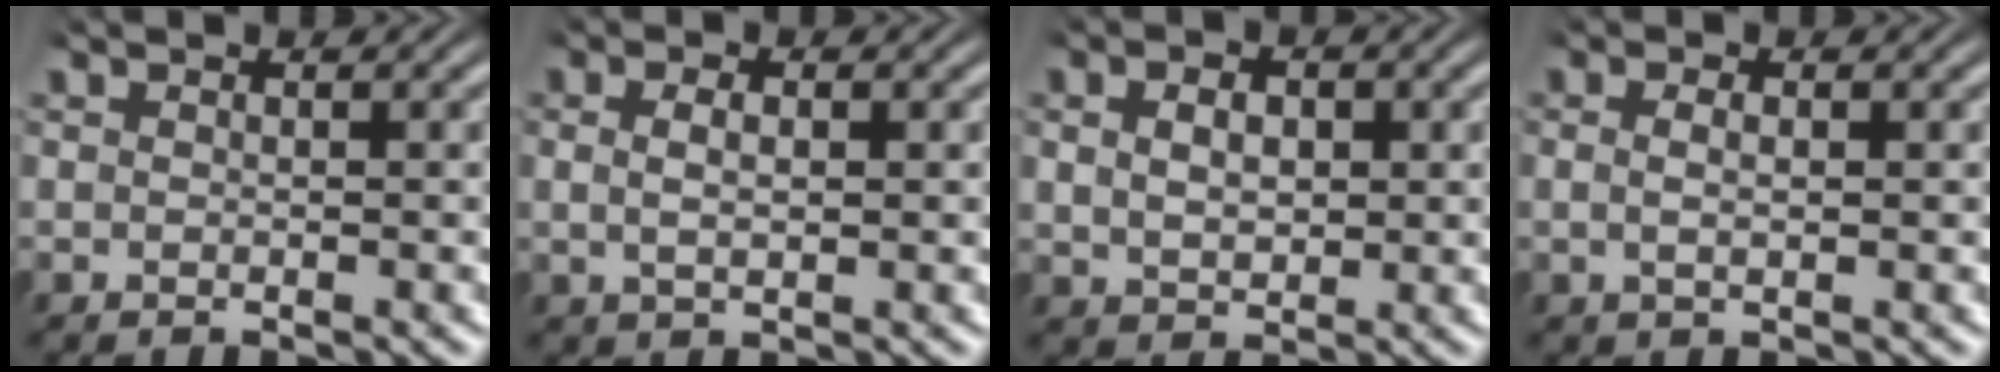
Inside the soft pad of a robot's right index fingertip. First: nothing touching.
{"total": 2.2, "force": [0.3, 0.9, 1.9], "torque": [-0.035, -0.006, 0.012]}
{"total": 2.9, "force": [0.7, 2.0, 2.1], "torque": [-0.031, -0.008, 0.022]}
{"total": 1.6, "force": [0.2, 0.4, 1.5], "torque": [-0.030, -0.007, 0.009]}